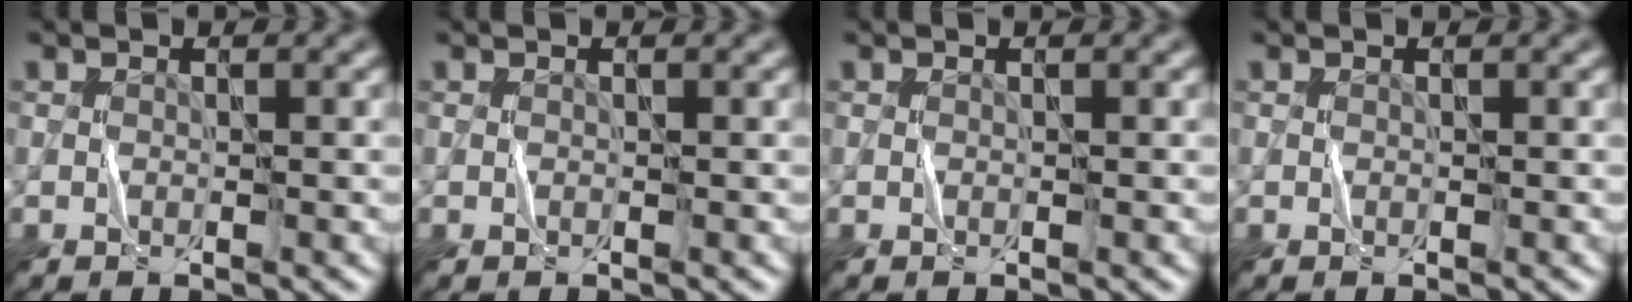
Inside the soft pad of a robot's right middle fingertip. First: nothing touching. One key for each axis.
{"total": 0.0}
{"total": 0.0}
{"total": 0.0}